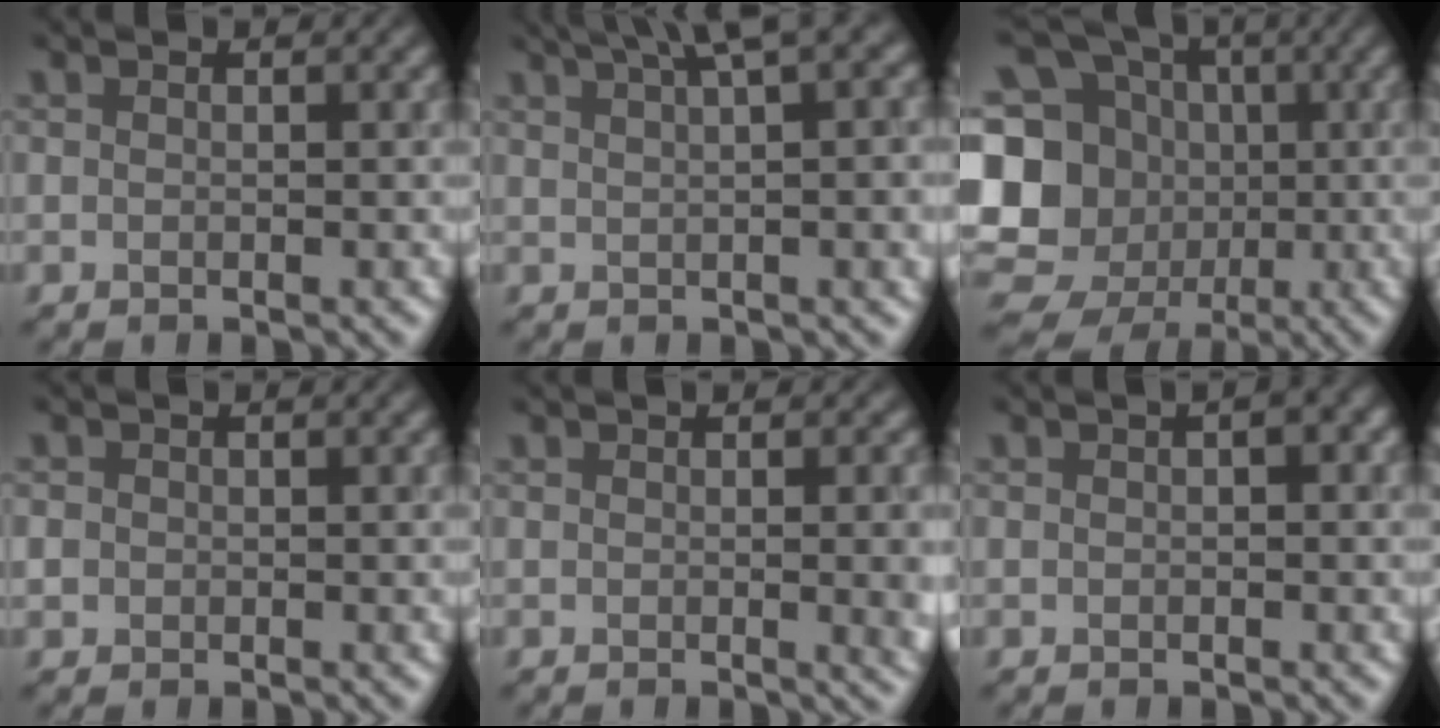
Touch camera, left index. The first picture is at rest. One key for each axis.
{"total": 8.9, "fx": 4.4, "fy": 2.6, "fz": 7.3, "tx": -0.069, "ty": 0.033, "tz": 0.066}
{"total": 17.7, "fx": -2.1, "fy": 16.2, "fz": 6.7, "tx": -0.186, "ty": 0.016, "tz": -0.060}
{"total": 1.3, "fx": 0.1, "fy": 1.2, "fz": 0.3, "tx": 0.004, "ty": -0.001, "tz": -0.002}
{"total": 4.4, "fx": 0.0, "fy": 1.6, "fz": 4.1, "tx": -0.034, "ty": 0.000, "tz": 0.005}
{"total": 1.4, "fx": 0.3, "fy": 0.7, "fz": 1.2, "tx": -0.014, "ty": 0.003, "tz": 0.003}